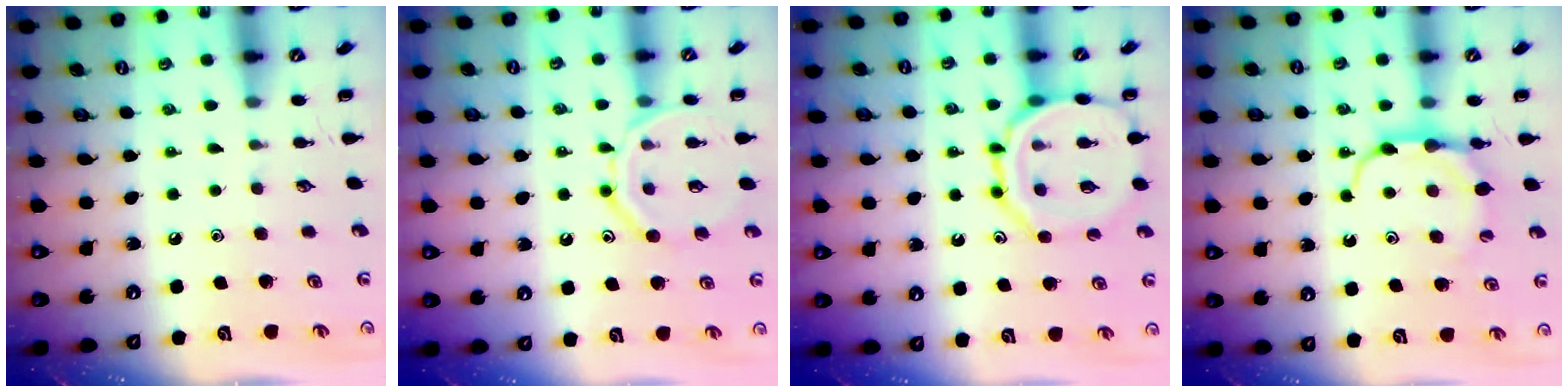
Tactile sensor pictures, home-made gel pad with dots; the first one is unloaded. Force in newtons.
{"total": 13.5, "press": 13.4, "slide": 1.4}
{"total": 14.0, "press": 13.9, "slide": 1.3}
{"total": 7.9, "press": 7.8, "slide": 1.0}